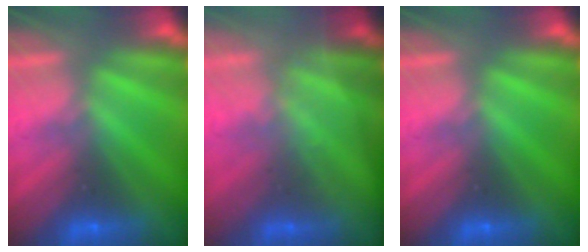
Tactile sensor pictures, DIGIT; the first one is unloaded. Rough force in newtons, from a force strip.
{"total": 1.3}
{"total": 0.0}